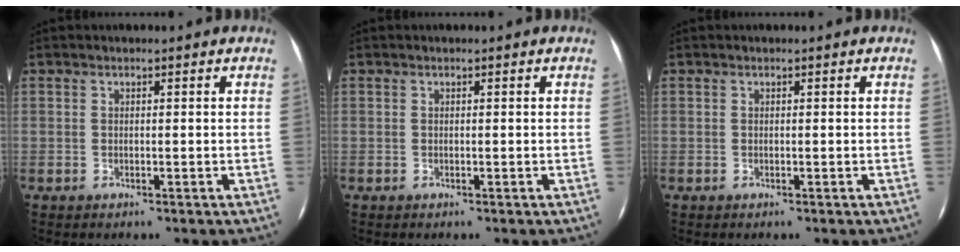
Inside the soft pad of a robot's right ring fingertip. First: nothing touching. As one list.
[{"total": 0.0}, {"total": 0.0}]